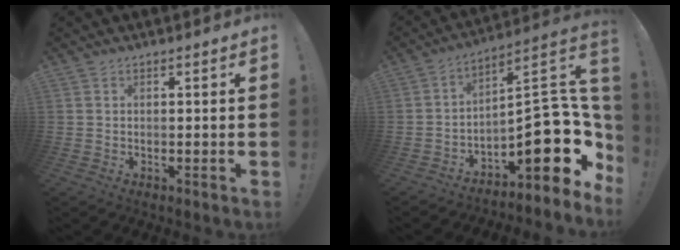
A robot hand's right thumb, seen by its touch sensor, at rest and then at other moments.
{"total": 19.9, "force": [-4.2, 9.1, 17.2], "torque": [-0.217, 0.010, -0.055]}